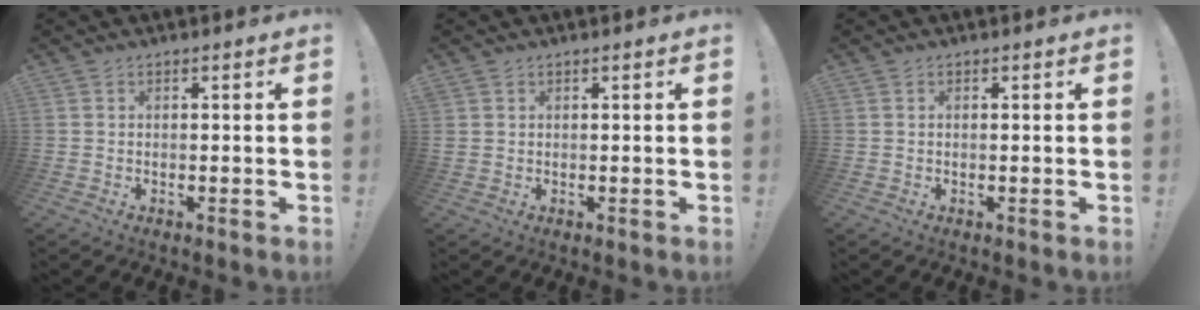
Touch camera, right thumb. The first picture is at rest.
{"total": 1.0, "force": [0.6, 0.8, 0.2], "torque": [0.005, -0.002, 0.009]}
{"total": 0.0}